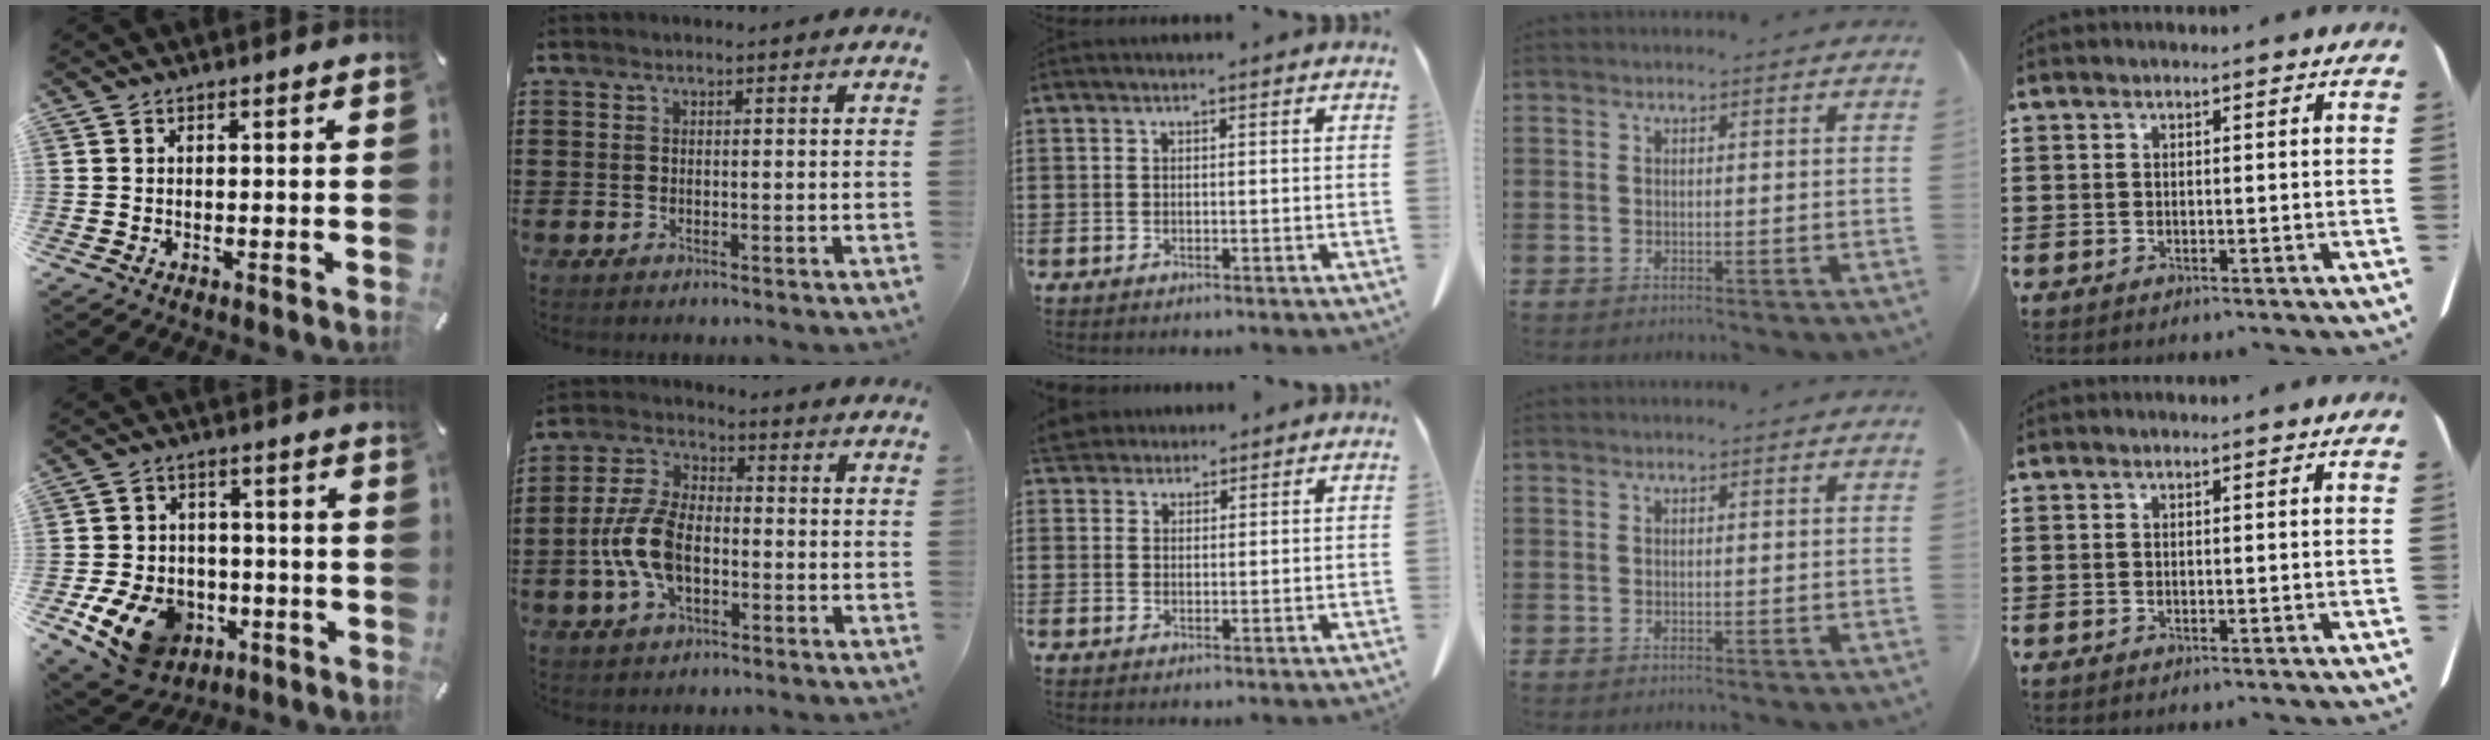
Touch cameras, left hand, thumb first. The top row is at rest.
{"thumb": {"total": 13.9, "force": [-5.9, 10.3, 7.1], "torque": [-0.124, 0.035, -0.100]}, "index": {"total": 9.1, "force": [-2.3, 5.0, 7.2], "torque": [-0.178, -0.001, -0.051]}, "middle": {"total": 3.5, "force": [3.3, 1.1, 0.6], "torque": [-0.021, -0.003, 0.064]}}